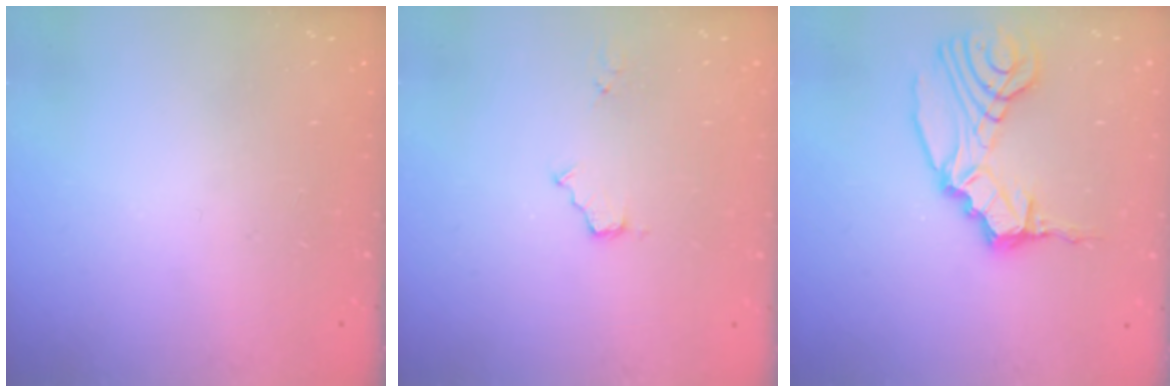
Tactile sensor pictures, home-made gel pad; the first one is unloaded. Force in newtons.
{"total": 3.3, "press": 3.3, "slide": 0.4}
{"total": 16.5, "press": 15.9, "slide": 4.6}